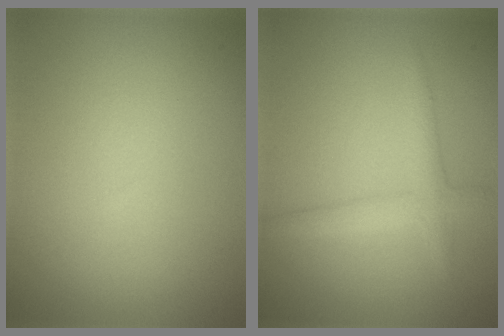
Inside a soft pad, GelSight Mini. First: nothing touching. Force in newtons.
{"total": 2.3, "press": 2.3, "slide": 0.2}